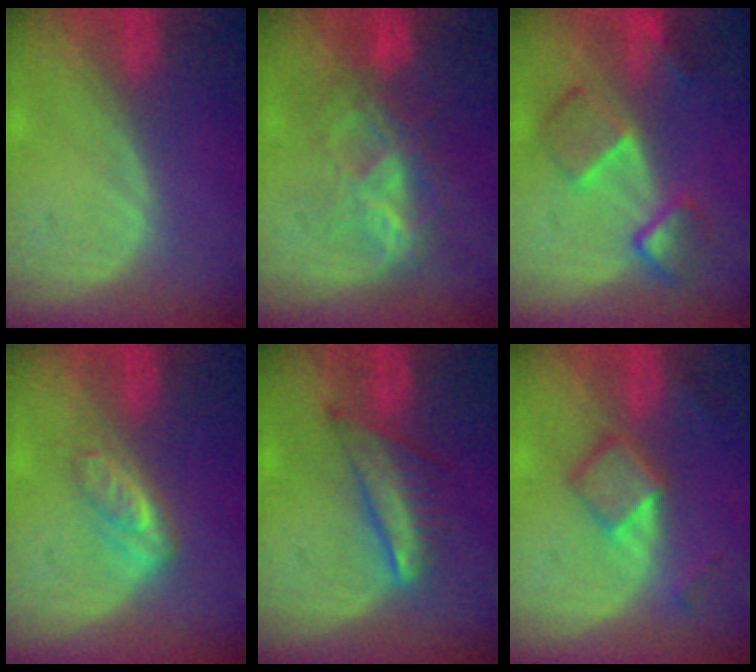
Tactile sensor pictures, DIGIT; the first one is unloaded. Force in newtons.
{"total": 6.7, "press": 6.5, "slide": 1.5}
{"total": 6.6, "press": 6.6, "slide": 1.1}
{"total": 4.8, "press": 4.2, "slide": 2.4}
{"total": 6.5, "press": 5.8, "slide": 2.9}
{"total": 5.0, "press": 4.6, "slide": 1.9}